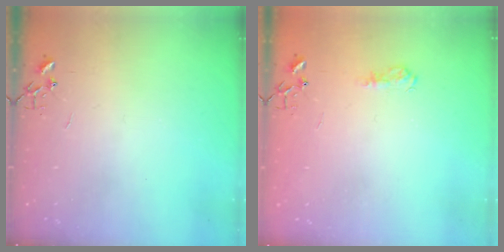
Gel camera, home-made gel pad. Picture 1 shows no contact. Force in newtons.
{"total": 7.9, "press": 7.8, "slide": 0.8}